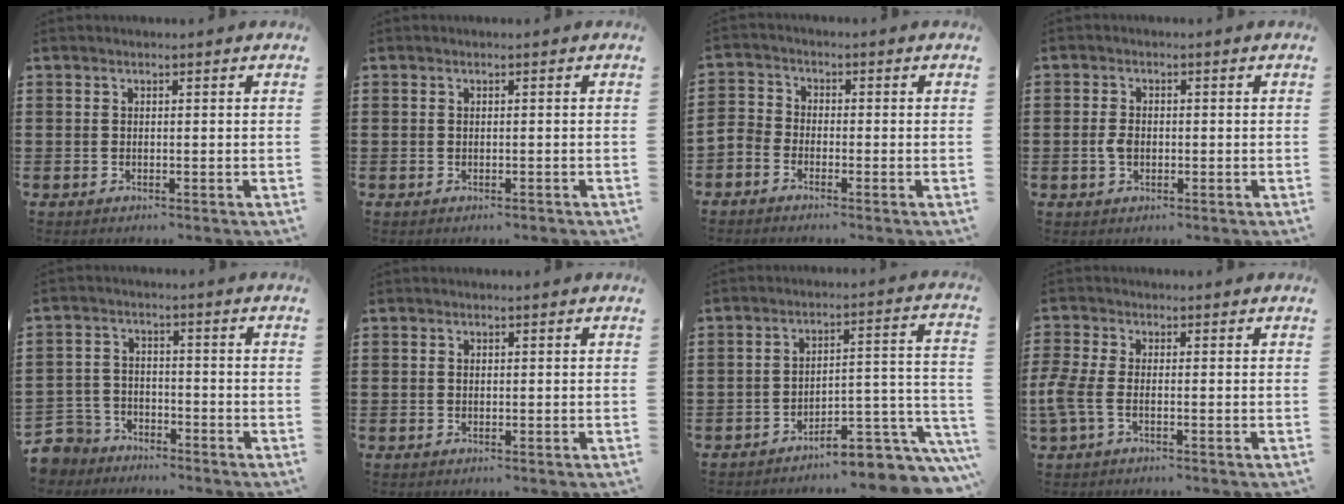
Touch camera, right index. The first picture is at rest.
{"total": 0.0}
{"total": 2.6, "force": [-2.3, 1.1, 0.1], "torque": [-0.016, 0.003, -0.052]}
{"total": 2.4, "force": [-0.4, 1.6, 1.8], "torque": [-0.042, 0.002, -0.010]}
{"total": 5.2, "force": [-4.7, 2.2, 0.2], "torque": [-0.038, 0.001, -0.106]}
{"total": 0.5, "force": [0.1, 0.4, 0.3], "torque": [-0.009, 0.000, 0.003]}
{"total": 7.6, "force": [-6.5, 1.6, 3.5], "torque": [-0.041, 0.002, -0.124]}
{"total": 3.8, "force": [-1.5, 1.5, 3.2], "torque": [-0.088, -0.010, -0.036]}